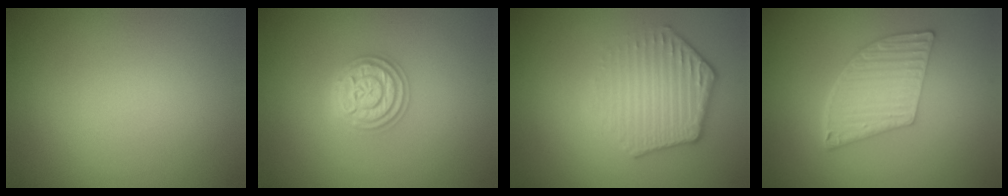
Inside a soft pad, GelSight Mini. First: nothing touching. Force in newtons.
{"total": 3.6, "press": 3.6, "slide": 0.5}
{"total": 4.1, "press": 3.1, "slide": 2.6}
{"total": 5.5, "press": 4.1, "slide": 3.7}